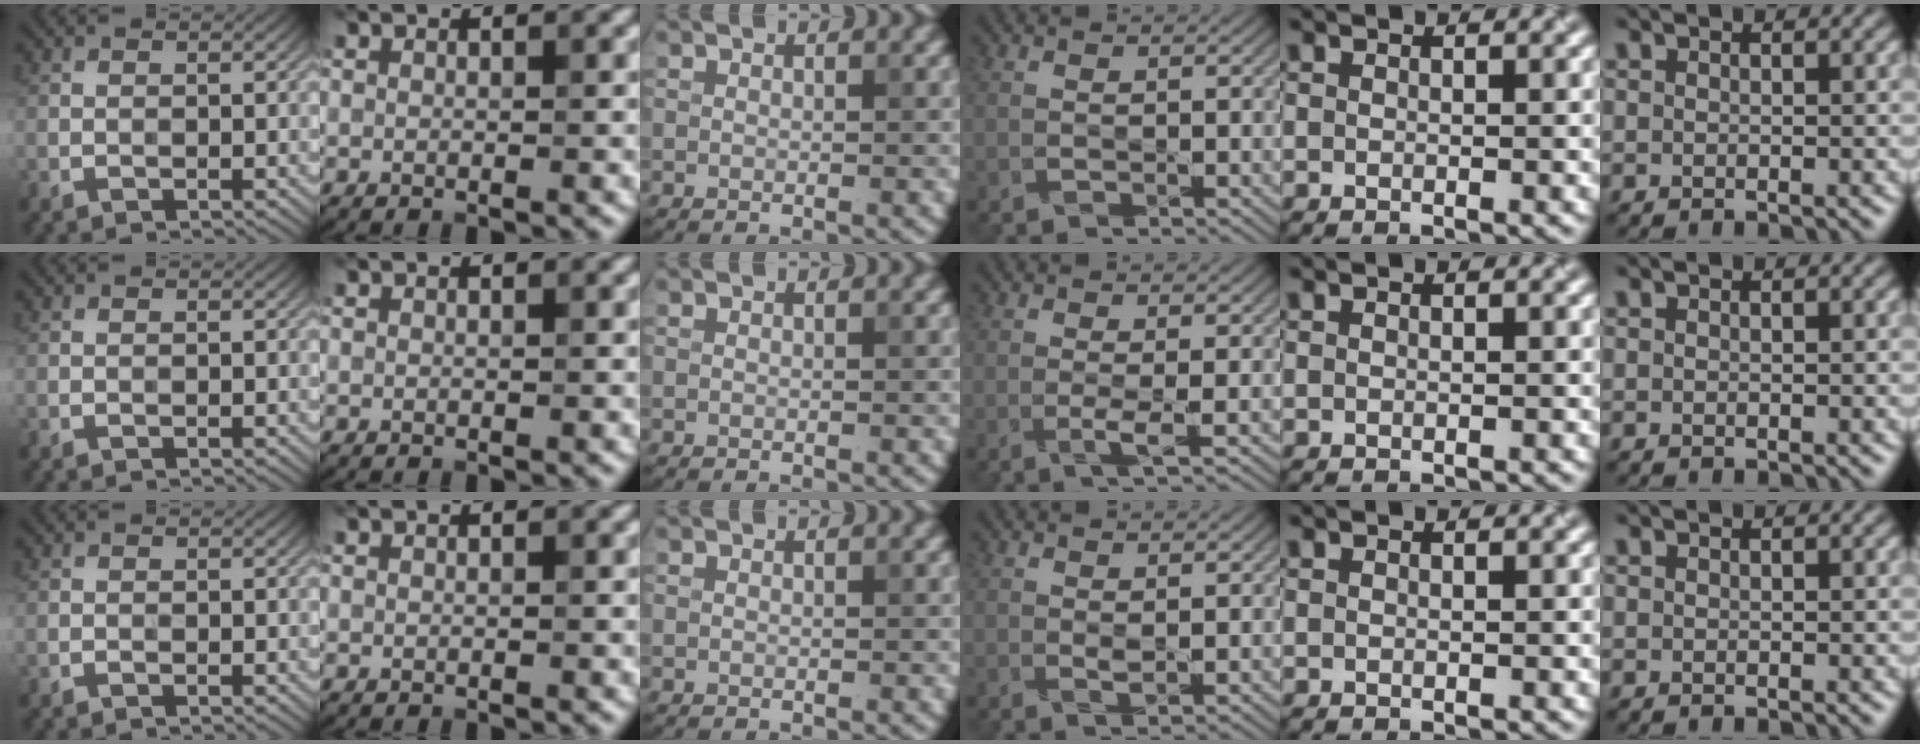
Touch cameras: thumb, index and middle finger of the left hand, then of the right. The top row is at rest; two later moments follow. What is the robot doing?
{"motion": "disassemble", "object": "velcro strap"}